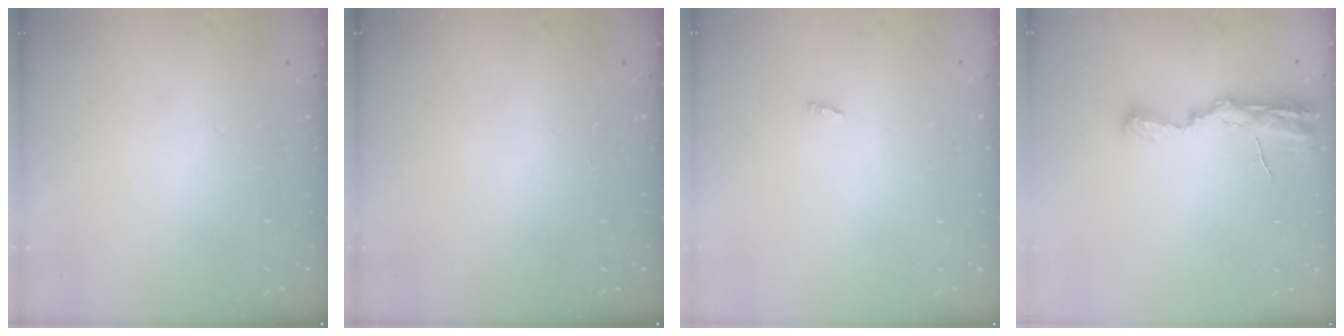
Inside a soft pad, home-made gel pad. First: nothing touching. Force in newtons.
{"total": 0.0}
{"total": 1.9, "press": 1.9, "slide": 0.2}
{"total": 8.1, "press": 8.1, "slide": 0.8}